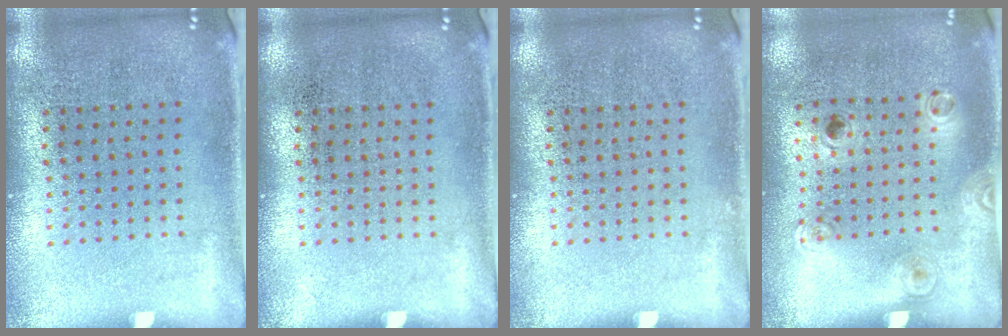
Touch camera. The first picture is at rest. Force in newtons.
{"total": 0.0}
{"total": 0.0}
{"total": 1.2, "press": 0.8, "slide": 0.8}